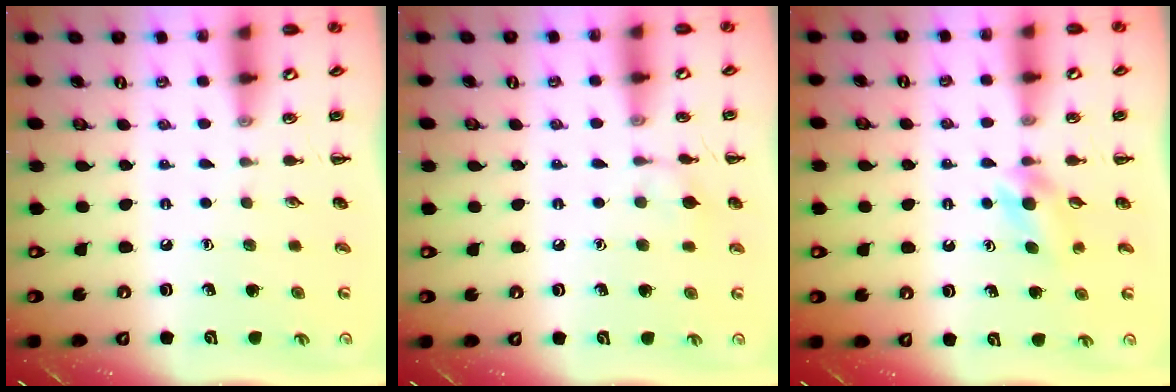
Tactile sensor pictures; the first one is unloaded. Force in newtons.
{"total": 7.1, "press": 6.8, "slide": 2.0}
{"total": 3.6, "press": 3.4, "slide": 1.3}